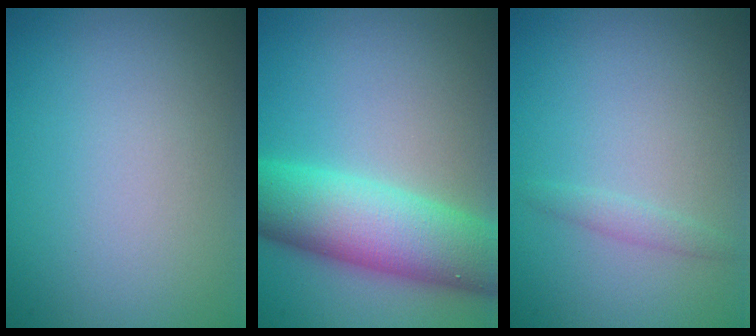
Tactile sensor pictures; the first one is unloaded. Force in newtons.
{"total": 9.3, "press": 9.3, "slide": 0.4}
{"total": 1.0, "press": 1.0, "slide": 0.1}